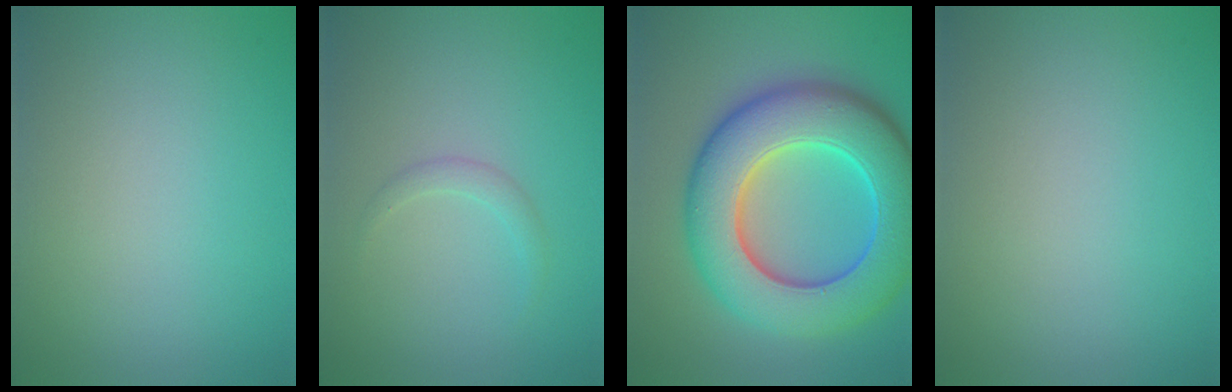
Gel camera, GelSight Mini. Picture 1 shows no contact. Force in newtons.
{"total": 1.1, "press": 1.1, "slide": 0.0}
{"total": 12.2, "press": 12.2, "slide": 0.1}
{"total": 0.0}